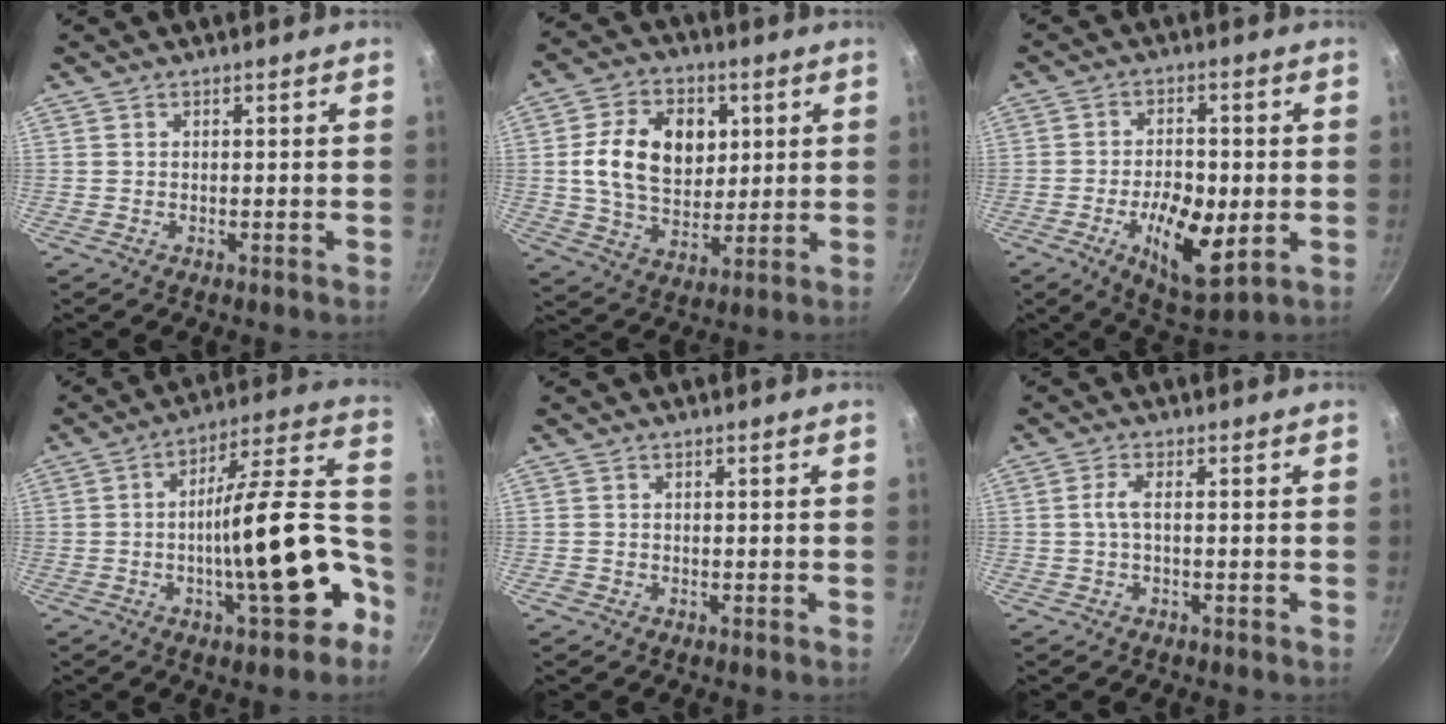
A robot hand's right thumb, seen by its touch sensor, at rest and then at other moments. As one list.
[{"total": 15.1, "force": [3.0, 10.9, 10.1], "torque": [-0.150, -0.002, 0.047]}, {"total": 12.7, "force": [-2.8, 5.7, 11.0], "torque": [-0.167, 0.001, -0.039]}, {"total": 20.9, "force": [-6.8, 6.5, 18.7], "torque": [-0.233, 0.062, -0.106]}, {"total": 0.7, "force": [-0.4, 0.6, 0.1], "torque": [-0.003, 0.002, -0.006]}, {"total": 2.4, "force": [-0.4, 0.5, 2.3], "torque": [-0.061, 0.008, -0.009]}]